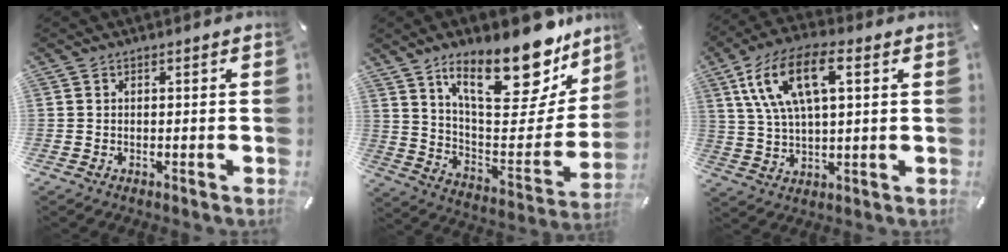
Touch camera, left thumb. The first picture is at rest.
{"total": 24.4, "force": [17.4, 9.8, 14.0], "torque": [-0.198, -0.125, 0.289]}
{"total": 13.5, "force": [5.3, 6.1, 10.8], "torque": [-0.241, 0.004, 0.093]}